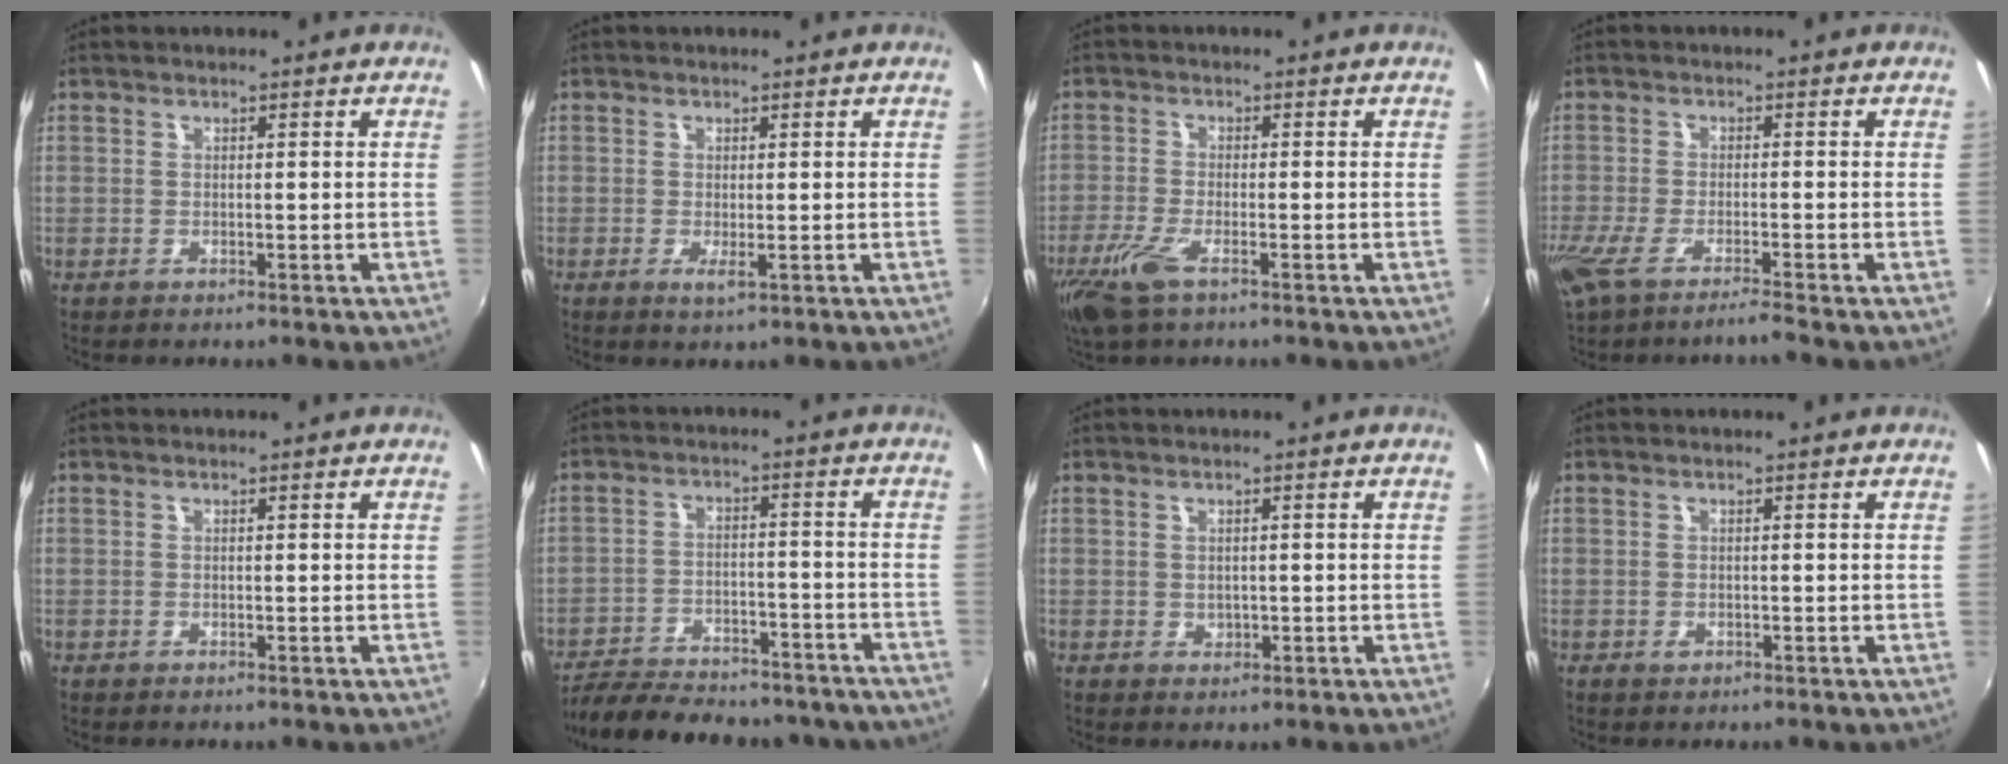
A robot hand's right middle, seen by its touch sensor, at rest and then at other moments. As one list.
[{"total": 1.5, "force": [-0.2, 0.0, 1.5], "torque": [-0.030, -0.006, -0.003]}, {"total": 7.0, "force": [-4.2, 2.0, 5.3], "torque": [-0.129, -0.022, -0.082]}, {"total": 7.0, "force": [-5.2, 0.3, 4.7], "torque": [-0.106, -0.033, -0.098]}, {"total": 0.0}, {"total": 22.9, "force": [-19.6, 7.5, 9.1], "torque": [-0.187, 0.000, -0.252]}, {"total": 1.0, "force": [0.1, 0.9, 0.3], "torque": [0.000, 0.001, 0.003]}, {"total": 0.9, "force": [-0.4, 0.7, 0.4], "torque": [-0.005, -0.004, -0.007]}]